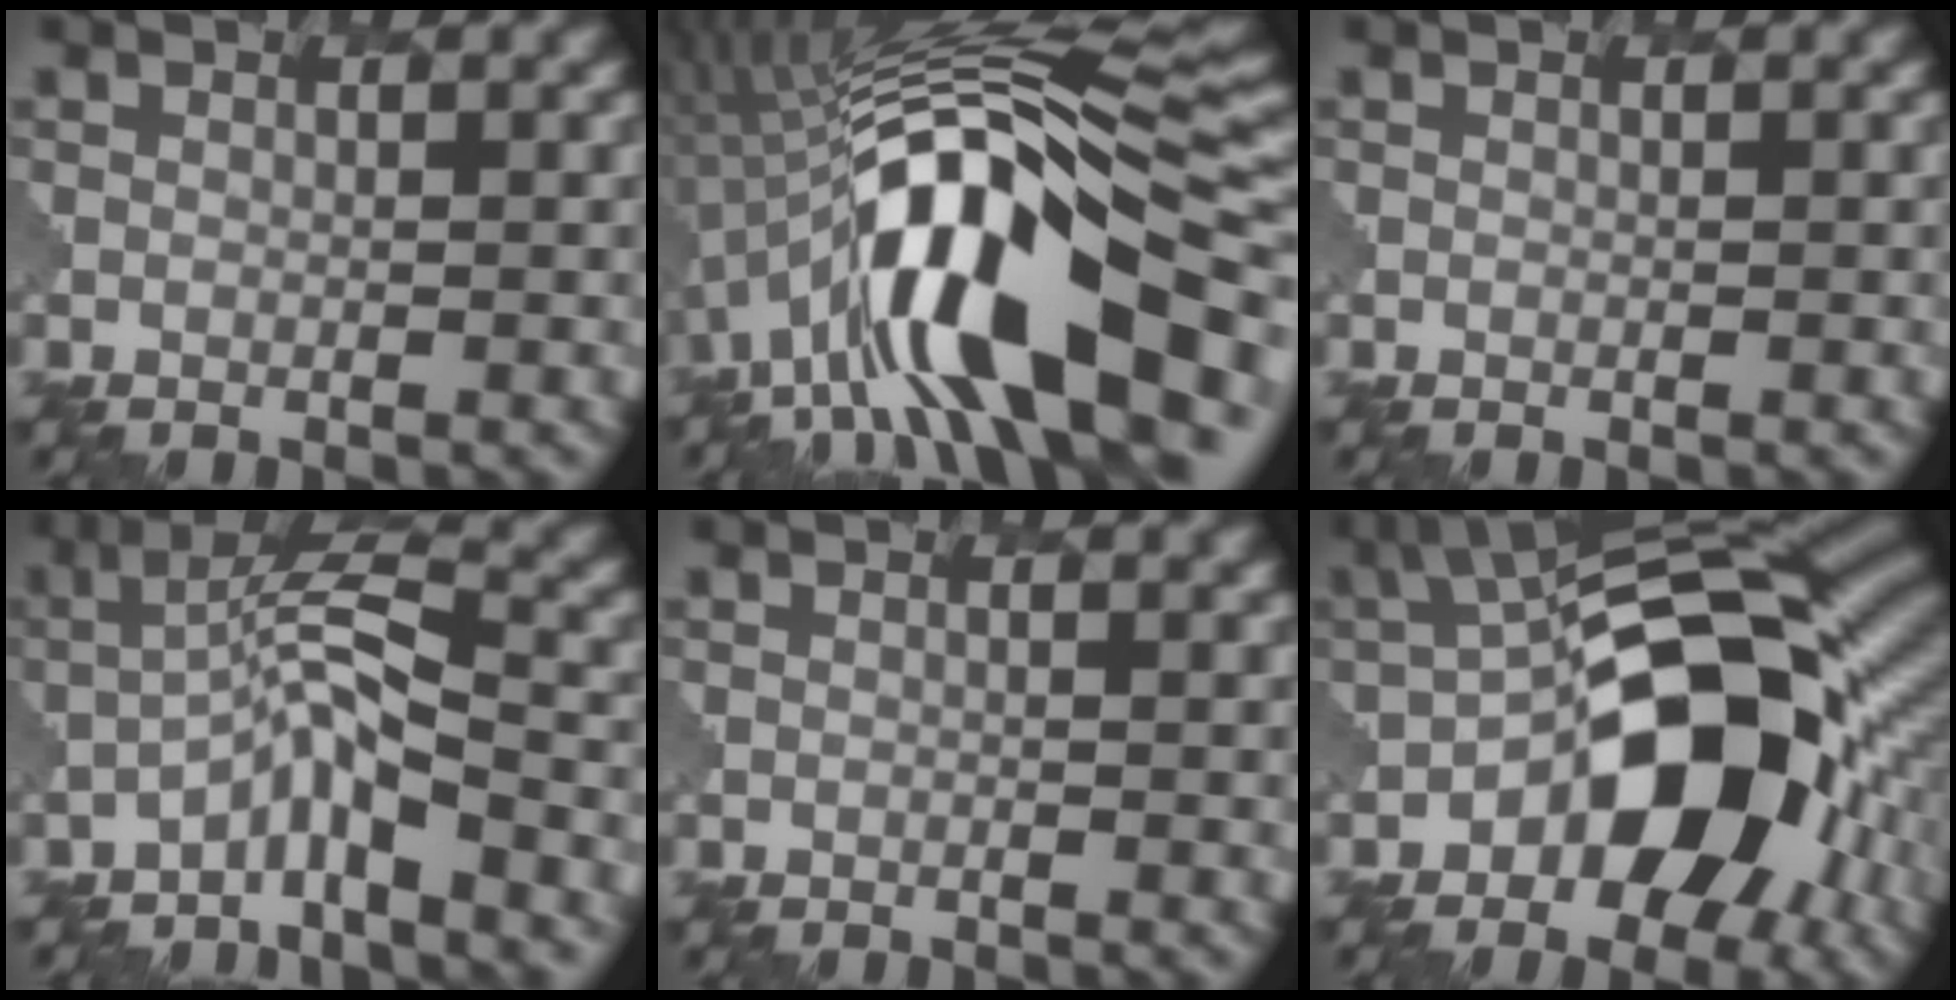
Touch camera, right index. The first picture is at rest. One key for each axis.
{"total": 15.2, "fx": -3.9, "fy": 5.9, "fz": 13.4, "tx": -0.217, "ty": 0.030, "tz": -0.073}
{"total": 0.0}
{"total": 4.0, "fx": -2.5, "fy": 0.1, "fz": 3.1, "tx": -0.061, "ty": 0.019, "tz": -0.058}
{"total": 0.0}
{"total": 12.3, "fx": -3.1, "fy": 6.7, "fz": 9.8, "tx": -0.126, "ty": 0.020, "tz": -0.070}